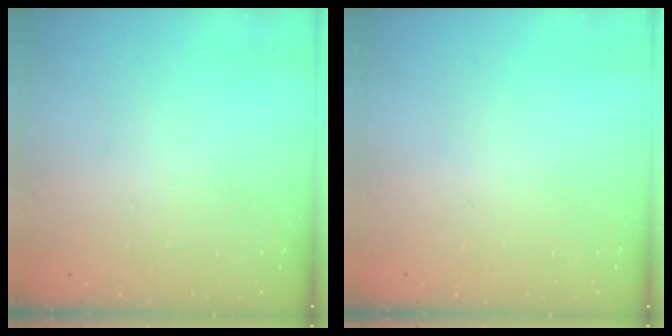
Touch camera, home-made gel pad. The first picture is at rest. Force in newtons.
{"total": 0.0}